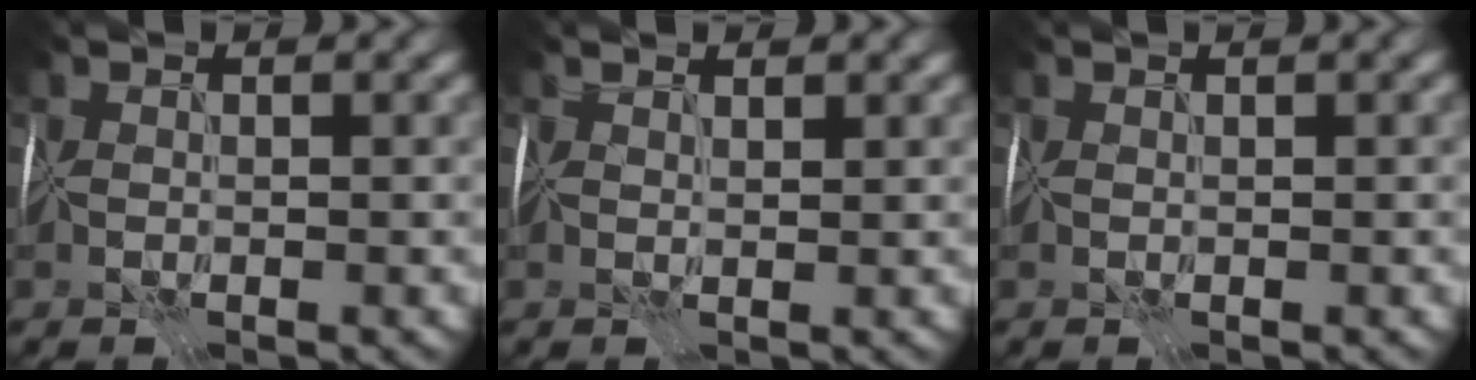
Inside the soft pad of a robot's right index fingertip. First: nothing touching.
{"total": 1.4, "force": [1.1, 0.3, 0.8], "torque": [-0.013, 0.002, 0.017]}
{"total": 1.0, "force": [0.7, 0.1, 0.8], "torque": [-0.006, 0.003, 0.009]}